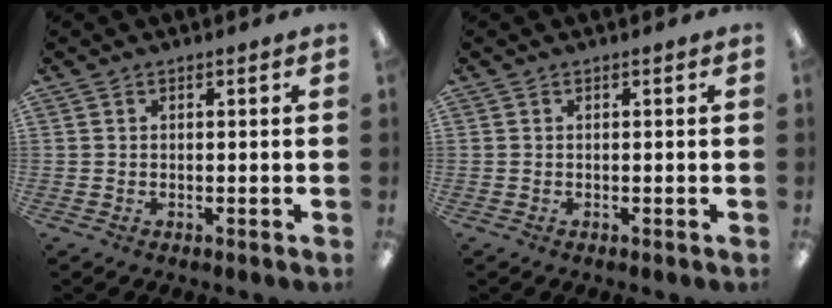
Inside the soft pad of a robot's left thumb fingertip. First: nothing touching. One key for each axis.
{"total": 0.0}